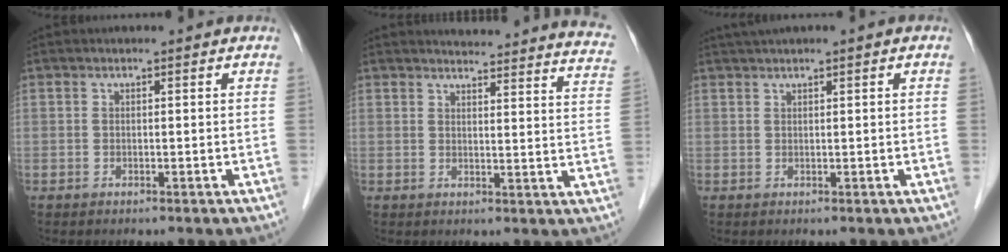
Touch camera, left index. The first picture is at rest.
{"total": 18.8, "force": [18.2, 1.3, 4.7], "torque": [-0.045, -0.082, 0.184]}
{"total": 2.4, "force": [1.6, -0.1, 1.8], "torque": [-0.040, 0.020, 0.034]}